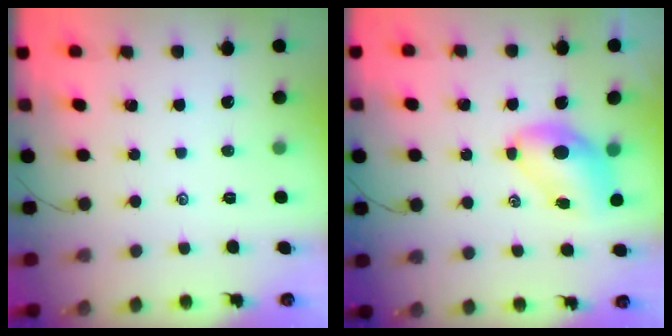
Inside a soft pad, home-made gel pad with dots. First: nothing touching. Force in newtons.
{"total": 7.2, "press": 7.1, "slide": 1.3}